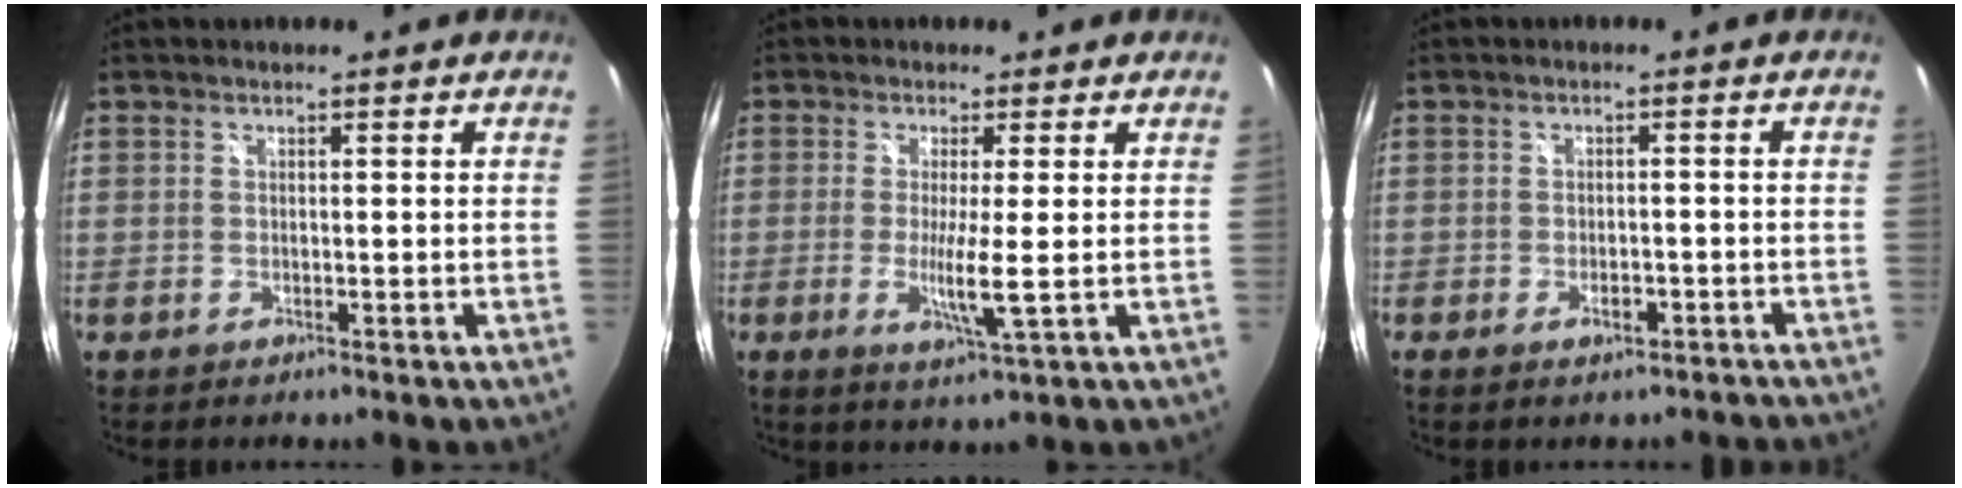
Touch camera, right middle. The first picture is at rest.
{"total": 5.5, "force": [-0.5, -0.8, 5.4], "torque": [-0.104, -0.015, -0.012]}
{"total": 4.3, "force": [-3.3, 1.7, 2.1], "torque": [-0.032, 0.005, -0.033]}